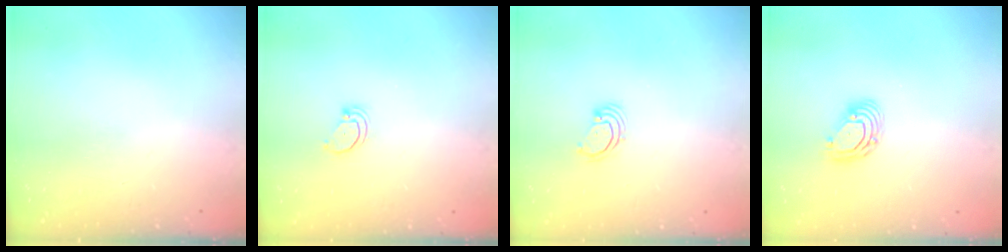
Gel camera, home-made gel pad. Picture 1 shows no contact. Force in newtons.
{"total": 2.0, "press": 2.0, "slide": 0.2}
{"total": 2.7, "press": 2.7, "slide": 0.3}
{"total": 6.5, "press": 6.5, "slide": 1.1}